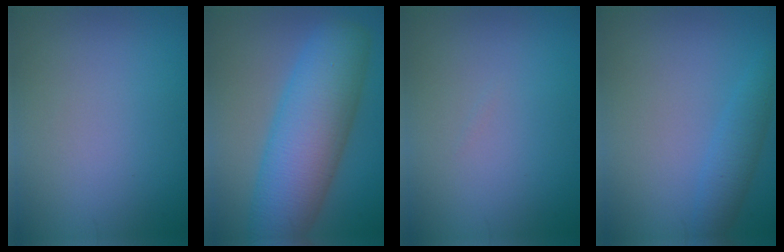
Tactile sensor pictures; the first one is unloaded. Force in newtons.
{"total": 9.9, "press": 9.9, "slide": 0.4}
{"total": 0.0}
{"total": 2.2, "press": 2.2, "slide": 0.2}